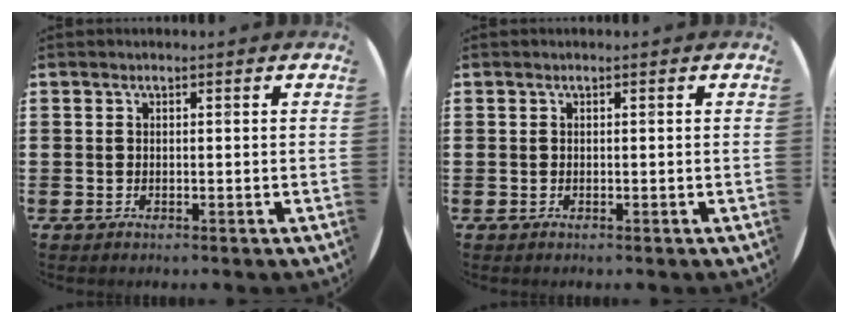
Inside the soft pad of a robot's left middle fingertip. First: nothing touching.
{"total": 0.0}